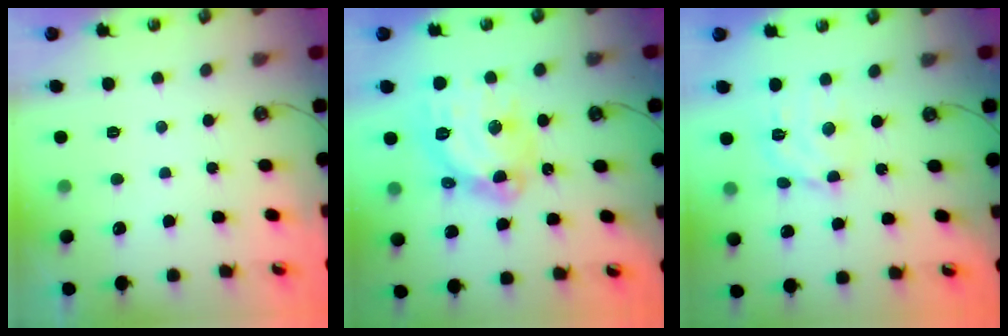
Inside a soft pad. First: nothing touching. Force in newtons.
{"total": 16.6, "press": 16.5, "slide": 1.5}
{"total": 10.6, "press": 10.5, "slide": 1.5}